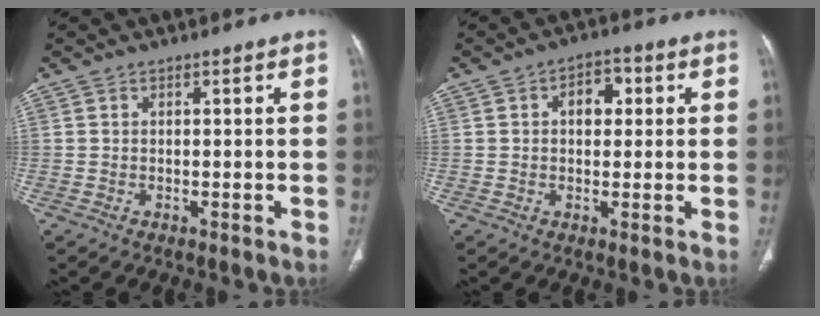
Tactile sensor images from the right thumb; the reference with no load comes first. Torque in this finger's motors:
{"motor_torque": [0.18, 1.43, 0.49, -0.22, -0.01]}